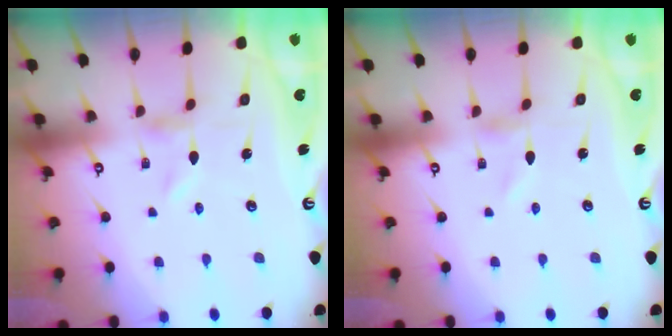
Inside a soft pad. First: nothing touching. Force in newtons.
{"total": 1.0, "press": 1.0, "slide": 0.1}